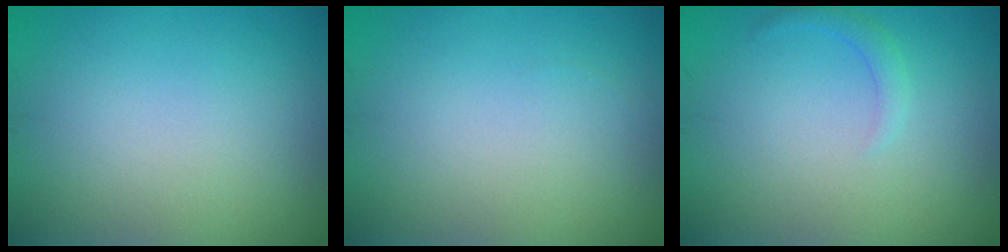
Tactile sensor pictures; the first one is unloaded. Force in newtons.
{"total": 0.0}
{"total": 1.2, "press": 1.2, "slide": 0.1}